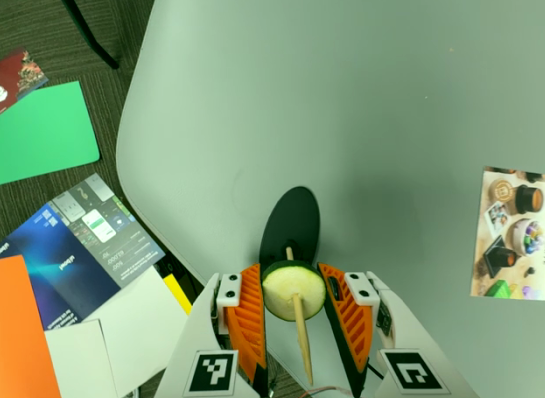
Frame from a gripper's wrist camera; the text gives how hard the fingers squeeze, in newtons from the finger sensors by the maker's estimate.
{"total": 9.0, "left": 9.2, "right": 8.8}